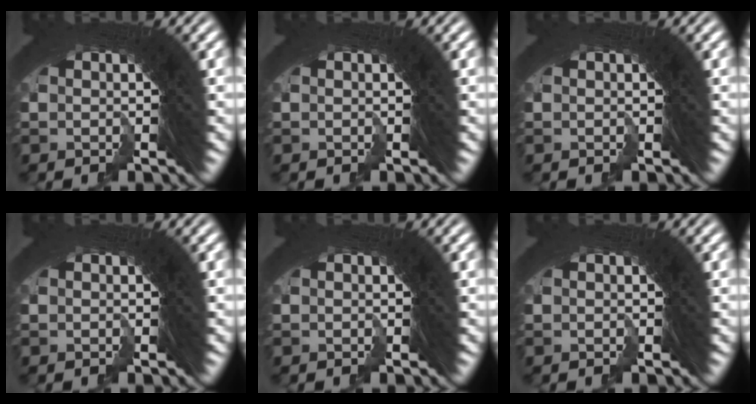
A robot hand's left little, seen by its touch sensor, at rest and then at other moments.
{"total": 0.0}
{"total": 0.0}
{"total": 0.0}
{"total": 0.0}
{"total": 0.0}